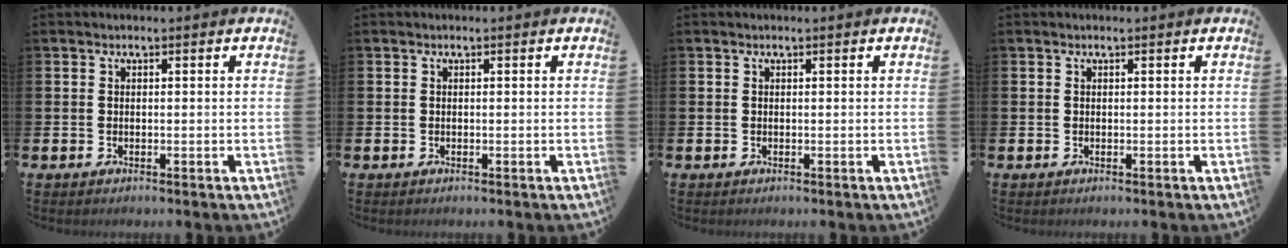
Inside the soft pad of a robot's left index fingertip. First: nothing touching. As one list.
[{"total": 0.0}, {"total": 0.0}, {"total": 0.0}]